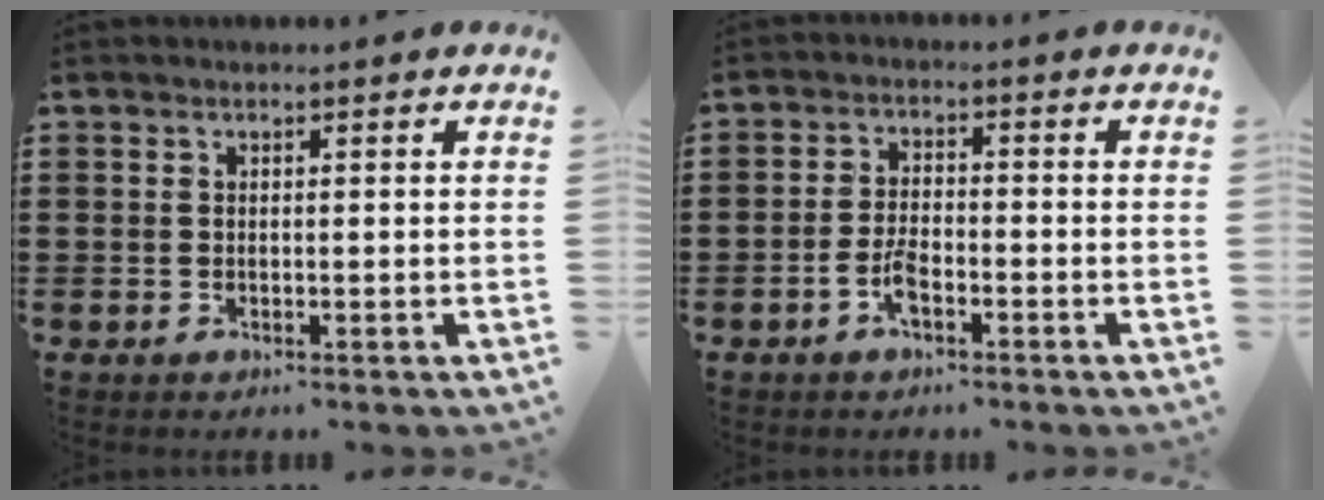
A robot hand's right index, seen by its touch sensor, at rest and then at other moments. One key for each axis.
{"total": 3.8, "fx": -2.1, "fy": 1.4, "fz": 2.9, "tx": -0.071, "ty": -0.002, "tz": -0.044}